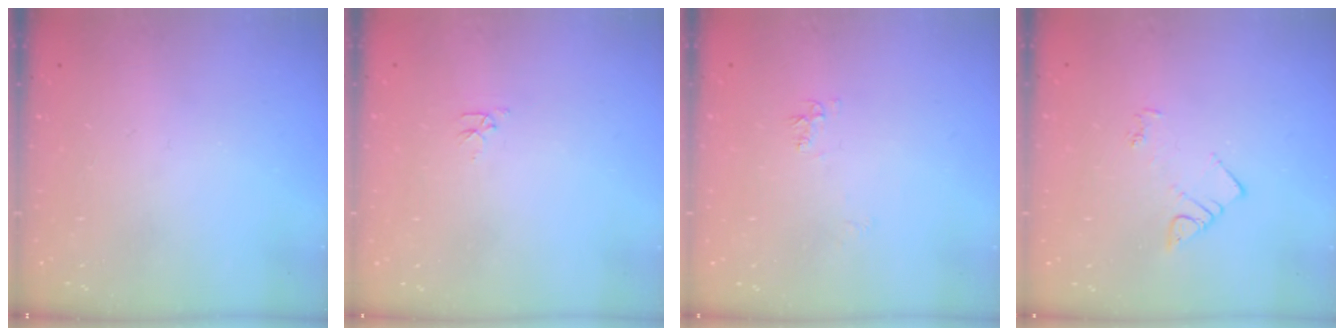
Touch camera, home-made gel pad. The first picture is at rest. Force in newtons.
{"total": 2.8, "press": 2.7, "slide": 0.4}
{"total": 4.9, "press": 4.9, "slide": 0.6}
{"total": 4.2, "press": 4.2, "slide": 0.5}